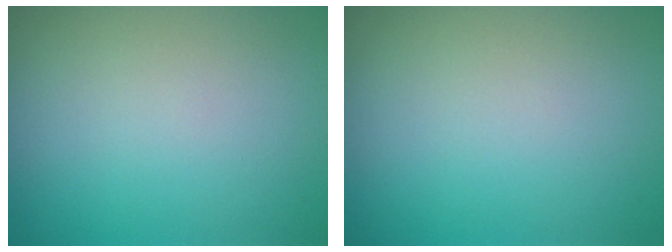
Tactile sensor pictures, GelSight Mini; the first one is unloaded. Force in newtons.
{"total": 0.0}